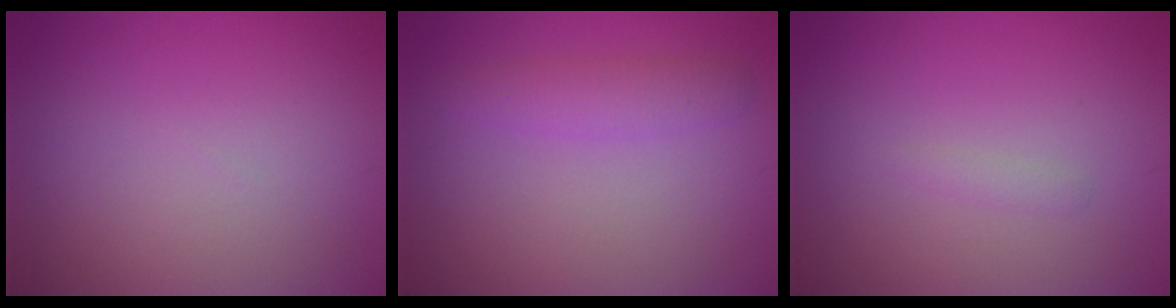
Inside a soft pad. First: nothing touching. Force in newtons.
{"total": 2.2, "press": 2.2, "slide": 0.2}
{"total": 0.7, "press": 0.7, "slide": 0.0}